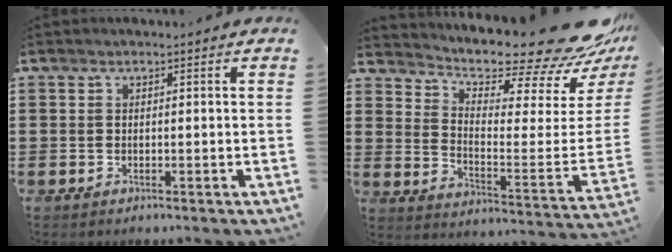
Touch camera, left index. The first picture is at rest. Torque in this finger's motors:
{"motor_torque": [2.14, 0.00, 0.52, 0.08]}